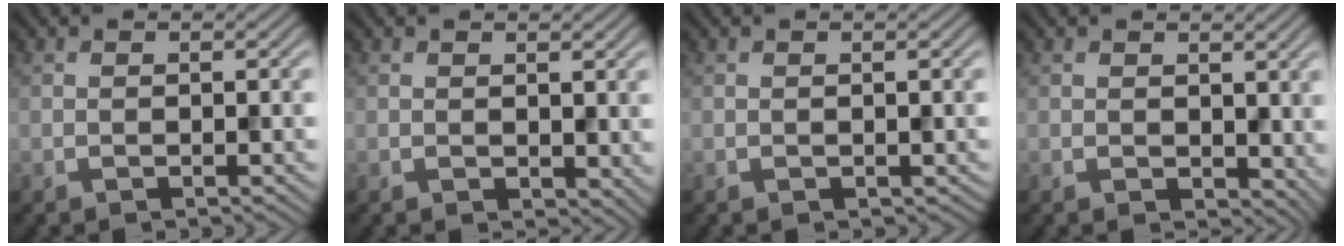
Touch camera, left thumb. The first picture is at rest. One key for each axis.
{"total": 1.7, "fx": 0.6, "fy": 1.2, "fz": 1.1, "tx": -0.018, "ty": -0.007, "tz": 0.015}
{"total": 0.0}
{"total": 3.1, "fx": 1.0, "fy": 2.2, "fz": 2.0, "tx": -0.037, "ty": -0.010, "tz": 0.022}